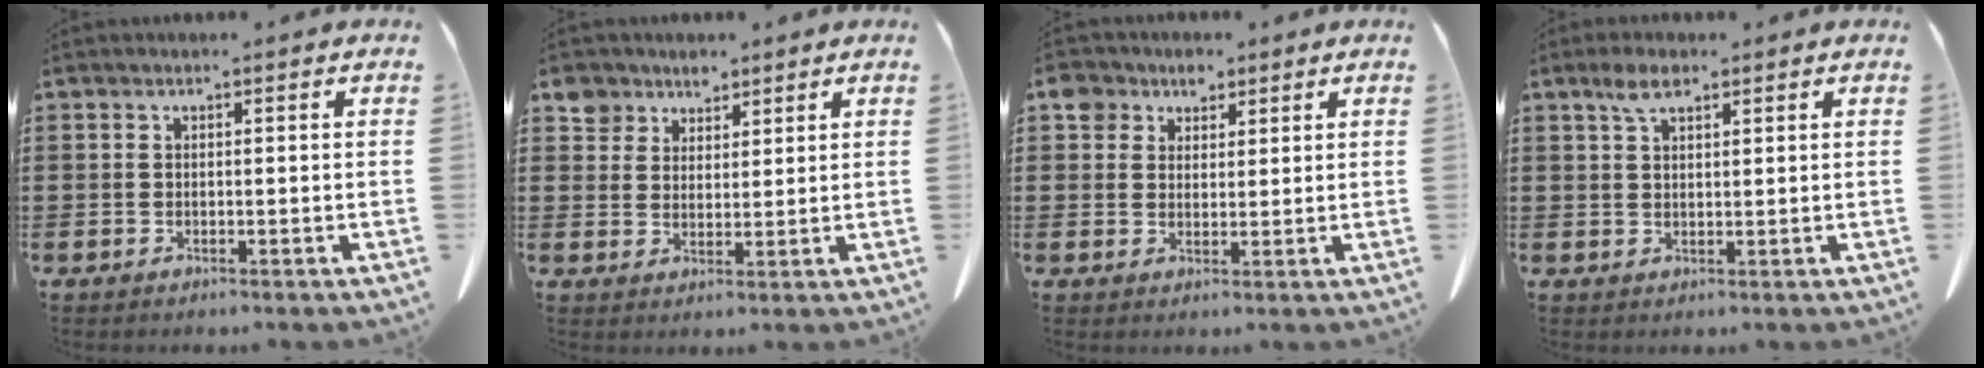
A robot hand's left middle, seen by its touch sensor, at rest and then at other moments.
{"total": 5.0, "force": [3.7, 3.2, 0.9], "torque": [-0.030, 0.001, 0.070]}
{"total": 4.7, "force": [3.1, 3.3, 1.2], "torque": [-0.036, 0.008, 0.057]}
{"total": 3.6, "force": [2.3, 1.4, 2.5], "torque": [-0.055, 0.005, 0.041]}